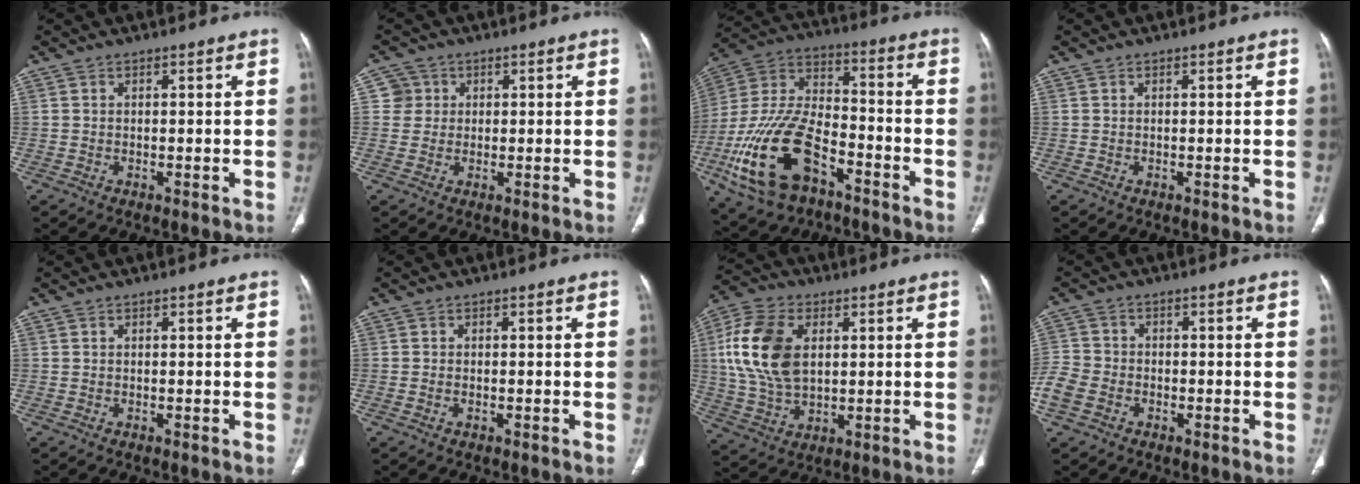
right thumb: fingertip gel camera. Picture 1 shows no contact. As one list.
[{"total": 3.3, "force": [0.7, 3.2, 0.0], "torque": [0.025, 0.006, 0.008]}, {"total": 21.6, "force": [-10.1, 11.3, 15.4], "torque": [-0.319, 0.051, -0.180]}, {"total": 0.0}, {"total": 0.0}, {"total": 0.7, "force": [-0.3, 0.3, 0.5], "torque": [-0.016, 0.006, -0.005]}, {"total": 15.3, "force": [3.0, 9.7, 11.4], "torque": [-0.228, 0.003, 0.058]}, {"total": 6.2, "force": [-2.8, 4.6, 3.1], "torque": [-0.075, 0.012, -0.055]}]